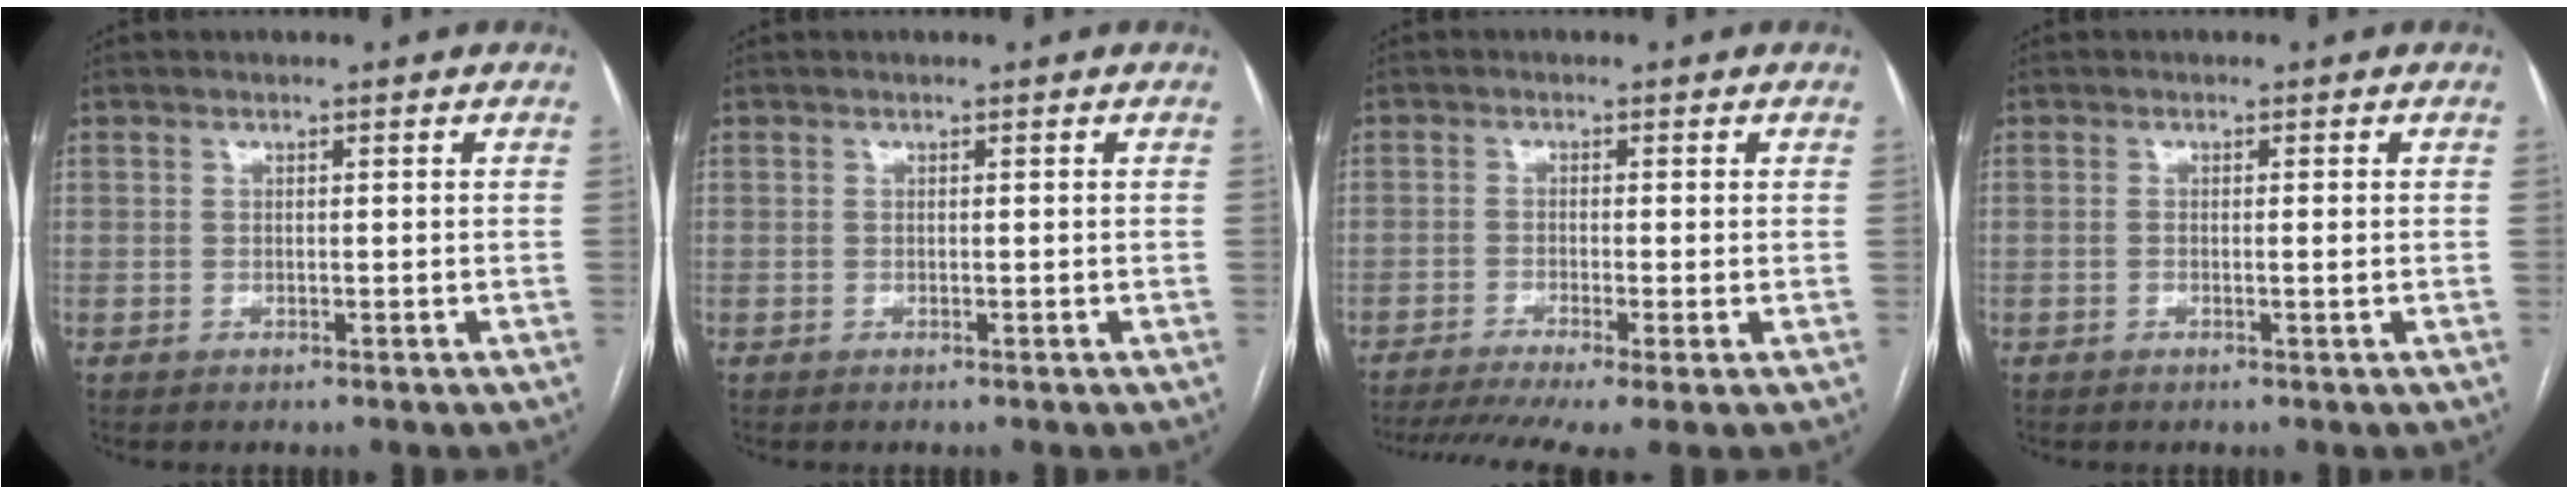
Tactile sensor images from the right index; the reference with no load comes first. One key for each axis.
{"total": 0.0}
{"total": 9.1, "fx": -6.2, "fy": 1.1, "fz": 6.5, "tx": -0.109, "ty": -0.012, "tz": -0.103}
{"total": 0.9, "fx": -0.1, "fy": -0.2, "fz": 0.8, "tx": -0.017, "ty": -0.003, "tz": -0.001}